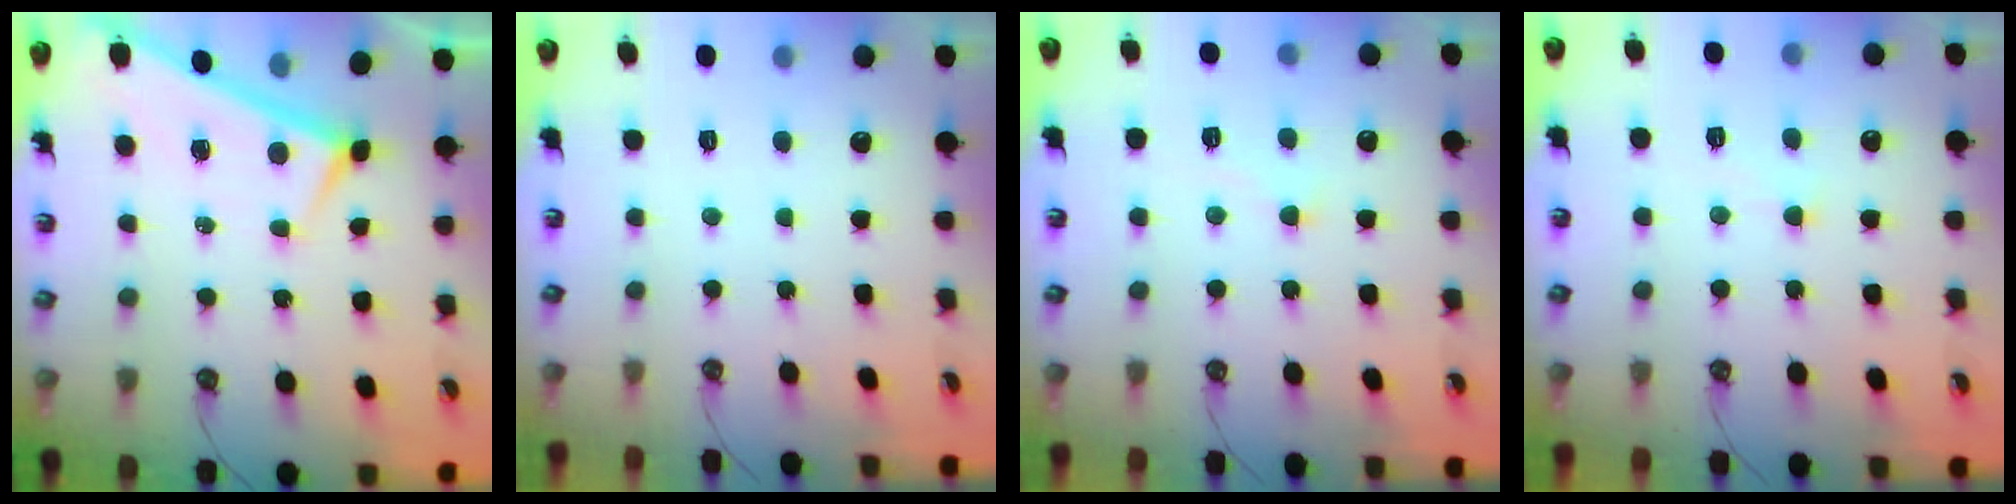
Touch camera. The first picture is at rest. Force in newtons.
{"total": 0.0}
{"total": 1.9, "press": 1.8, "slide": 0.6}
{"total": 2.2, "press": 2.2, "slide": 0.4}